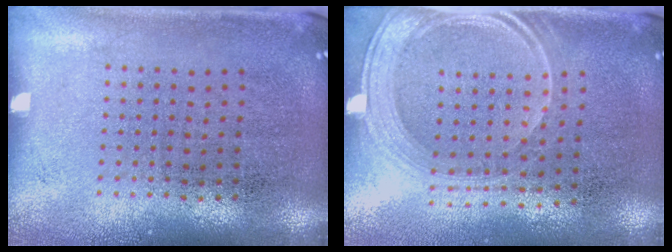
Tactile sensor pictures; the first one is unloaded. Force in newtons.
{"total": 2.0, "press": 1.7, "slide": 1.1}